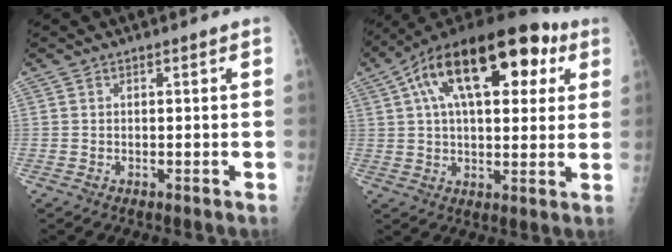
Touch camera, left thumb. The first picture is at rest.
{"total": 23.6, "force": [9.3, 11.7, 18.2], "torque": [-0.276, 0.028, 0.143]}